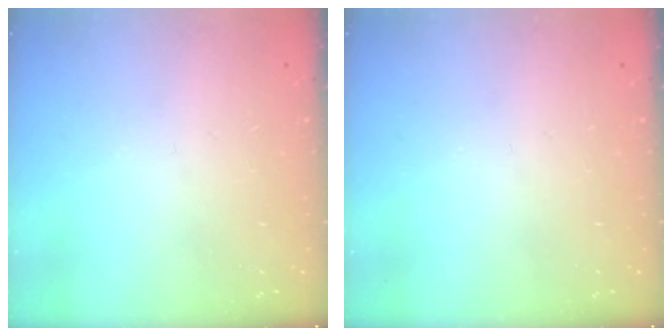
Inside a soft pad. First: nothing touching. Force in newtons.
{"total": 0.0}